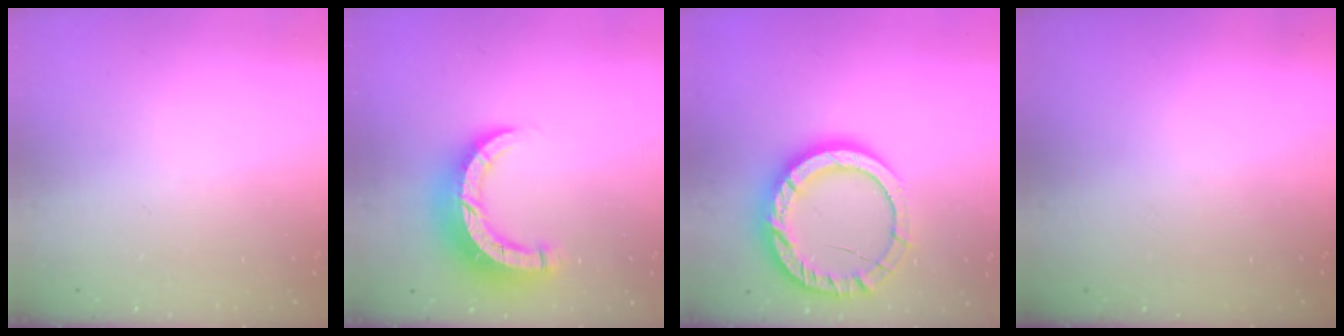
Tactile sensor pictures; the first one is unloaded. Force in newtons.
{"total": 10.6, "press": 10.5, "slide": 1.1}
{"total": 15.1, "press": 15.0, "slide": 1.2}
{"total": 0.0}